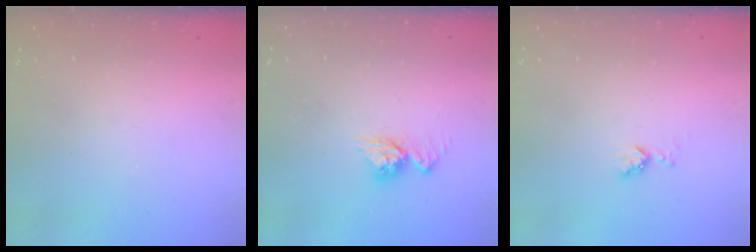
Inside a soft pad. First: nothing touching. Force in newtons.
{"total": 9.4, "press": 9.4, "slide": 0.9}
{"total": 3.7, "press": 3.7, "slide": 0.6}